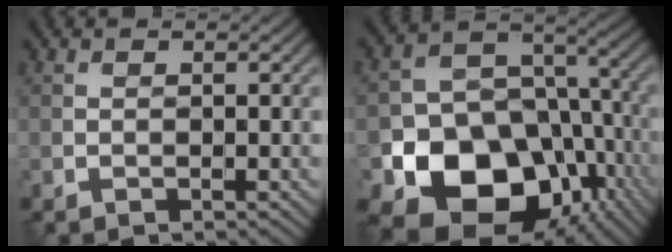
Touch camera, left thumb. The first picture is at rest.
{"total": 17.0, "force": [-7.0, 12.8, 8.7], "torque": [-0.167, -0.046, -0.111]}